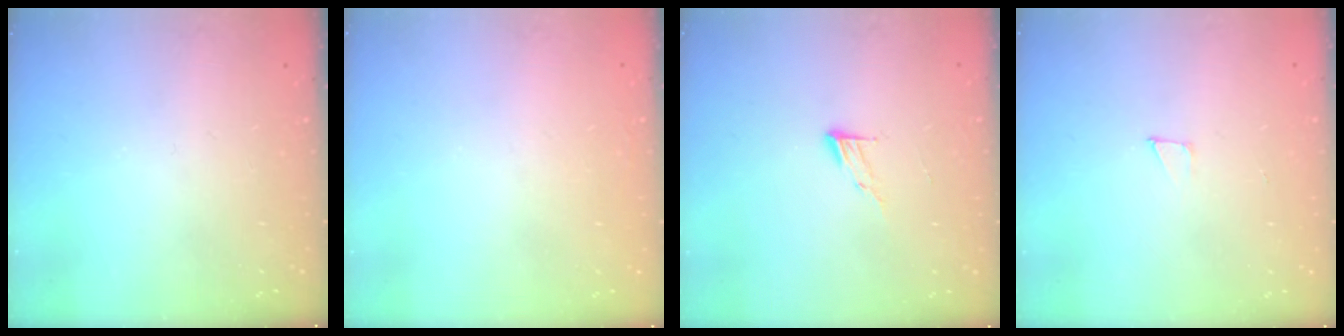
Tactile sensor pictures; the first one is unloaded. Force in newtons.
{"total": 1.6, "press": 1.6, "slide": 0.0}
{"total": 5.0, "press": 4.9, "slide": 0.5}
{"total": 3.2, "press": 3.2, "slide": 0.3}